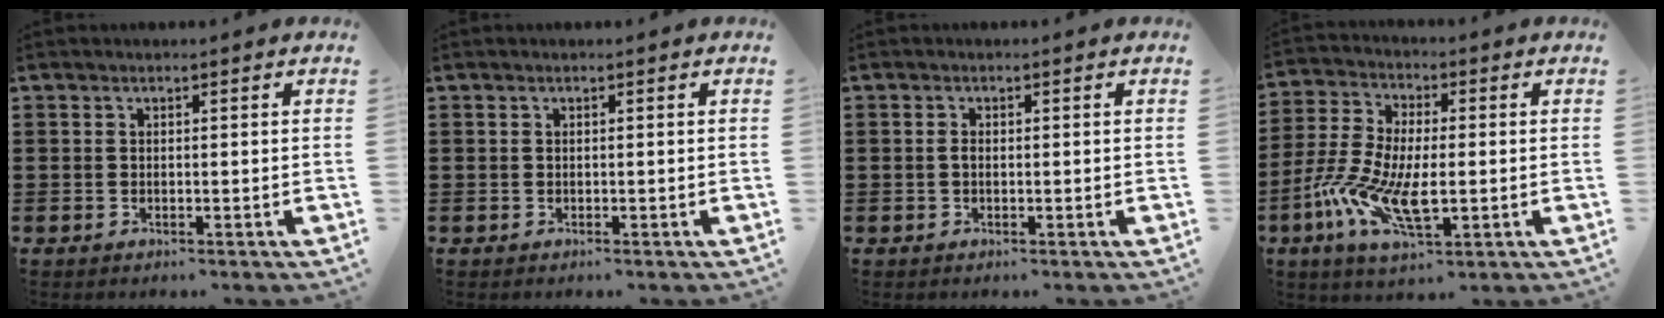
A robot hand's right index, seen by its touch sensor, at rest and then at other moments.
{"total": 0.0}
{"total": 0.9, "force": [-0.2, 0.5, 0.8], "torque": [-0.016, 0.000, -0.004]}
{"total": 11.7, "force": [-3.1, 4.9, 10.1], "torque": [-0.243, -0.018, -0.060]}